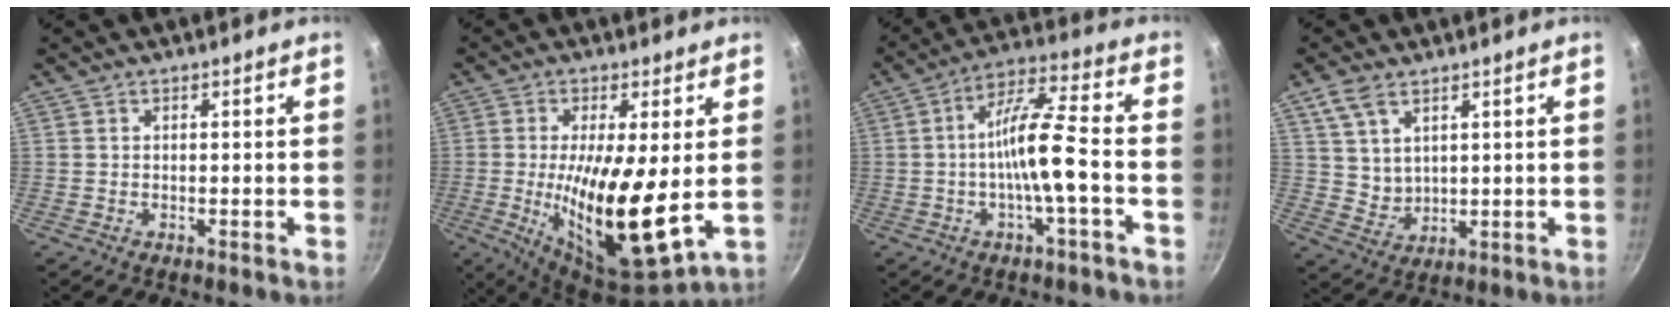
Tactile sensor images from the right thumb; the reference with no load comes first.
{"total": 16.9, "force": [-0.4, 4.8, 16.2], "torque": [-0.284, -0.024, -0.002]}
{"total": 11.3, "force": [-2.4, 1.9, 10.9], "torque": [-0.196, 0.035, -0.048]}
{"total": 6.7, "force": [3.9, 4.1, 3.7], "torque": [-0.056, -0.018, 0.085]}